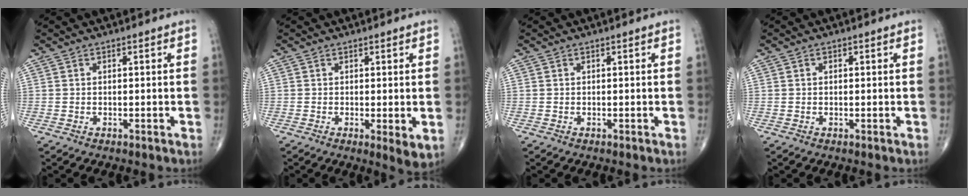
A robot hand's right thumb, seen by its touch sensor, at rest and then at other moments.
{"total": 3.5, "force": [-0.2, 0.8, 3.4], "torque": [-0.051, -0.014, -0.004]}
{"total": 0.0}
{"total": 0.6, "force": [0.2, 0.4, 0.4], "torque": [-0.006, 0.002, 0.002]}